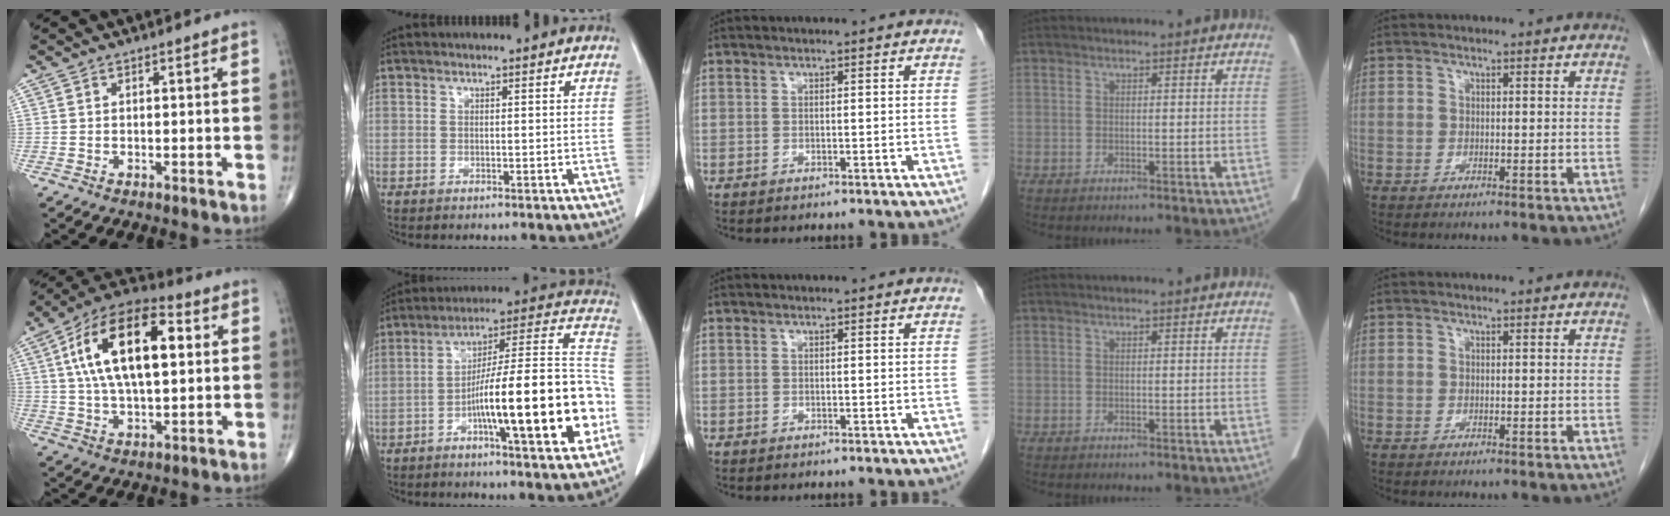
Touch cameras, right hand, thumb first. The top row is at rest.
{"thumb": {"total": 20.0, "force": [4.3, 9.5, 17.1], "torque": [-0.290, 0.019, 0.065]}, "index": {"total": 22.7, "force": [-6.7, 2.1, 21.5], "torque": [-0.283, 0.015, -0.103]}}